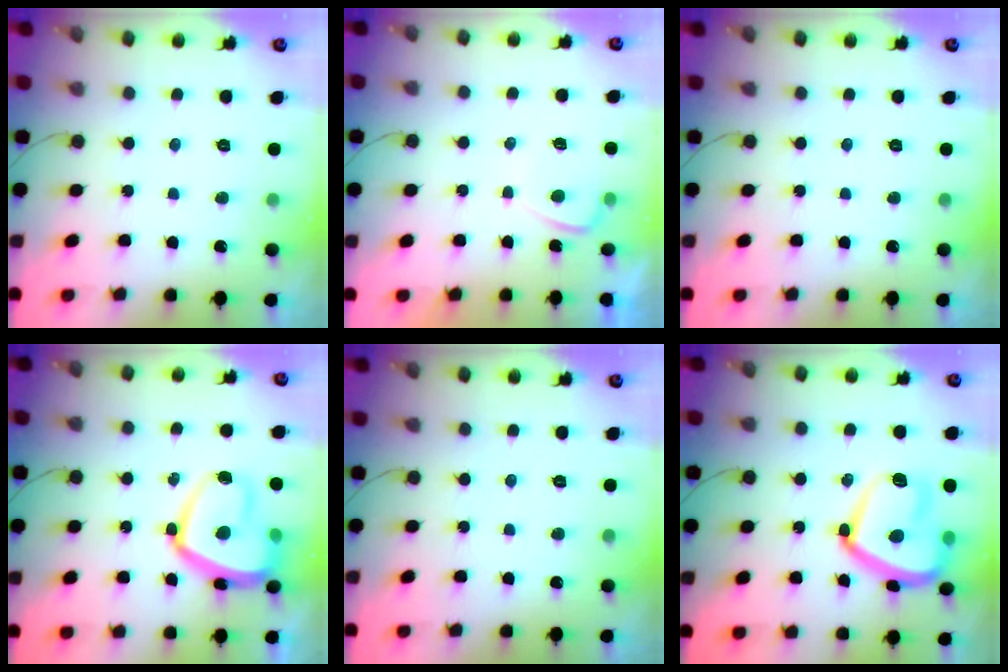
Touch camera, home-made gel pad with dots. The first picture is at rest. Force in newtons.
{"total": 1.0, "press": 0.8, "slide": 0.5}
{"total": 0.0}
{"total": 15.9, "press": 15.8, "slide": 1.6}
{"total": 0.0}
{"total": 17.8, "press": 17.7, "slide": 1.6}